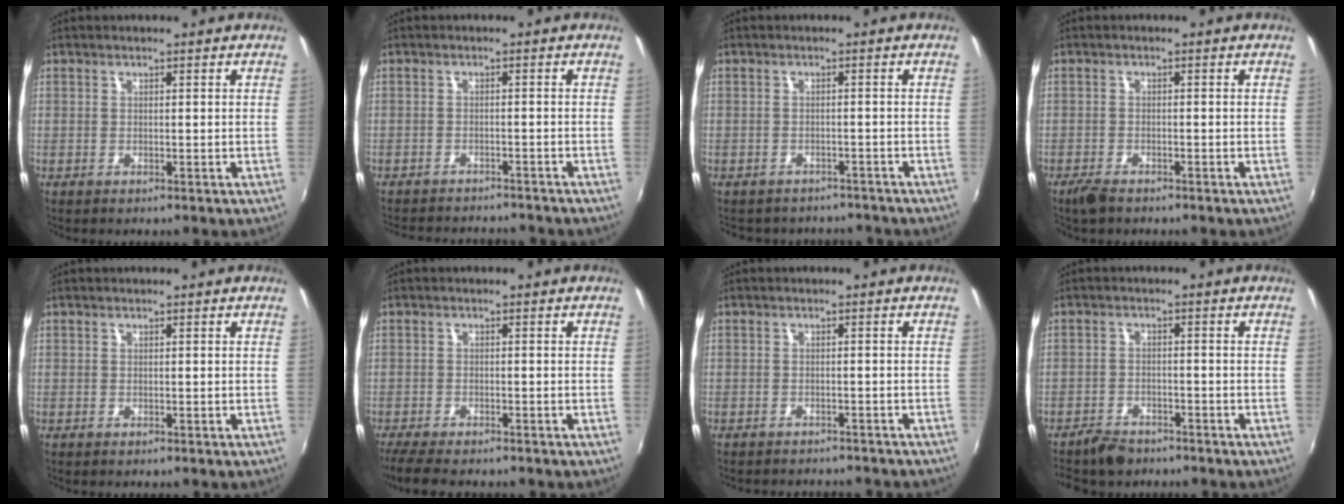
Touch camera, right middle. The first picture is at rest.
{"total": 10.5, "force": [-9.6, 2.1, 3.7], "torque": [-0.086, -0.013, -0.134]}
{"total": 7.5, "force": [-6.6, 2.9, 2.0], "torque": [-0.048, -0.011, -0.087]}
{"total": 3.0, "force": [-2.5, 1.1, 1.3], "torque": [-0.038, -0.007, -0.050]}
{"total": 0.0}
{"total": 7.0, "force": [-5.9, 1.2, 3.6], "torque": [-0.089, -0.029, -0.102]}
{"total": 7.3, "force": [-6.7, 1.6, 2.4], "torque": [-0.057, -0.012, -0.088]}
{"total": 4.8, "force": [-4.2, 2.1, 1.1], "torque": [-0.043, -0.001, -0.073]}